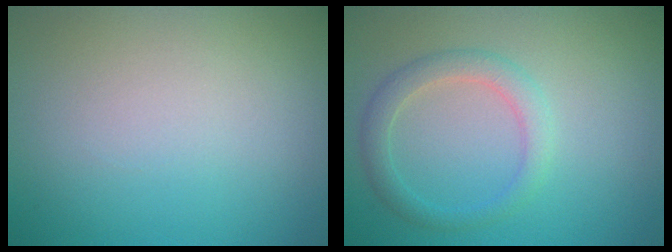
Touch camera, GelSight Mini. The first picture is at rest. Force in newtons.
{"total": 2.4, "press": 2.4, "slide": 0.2}